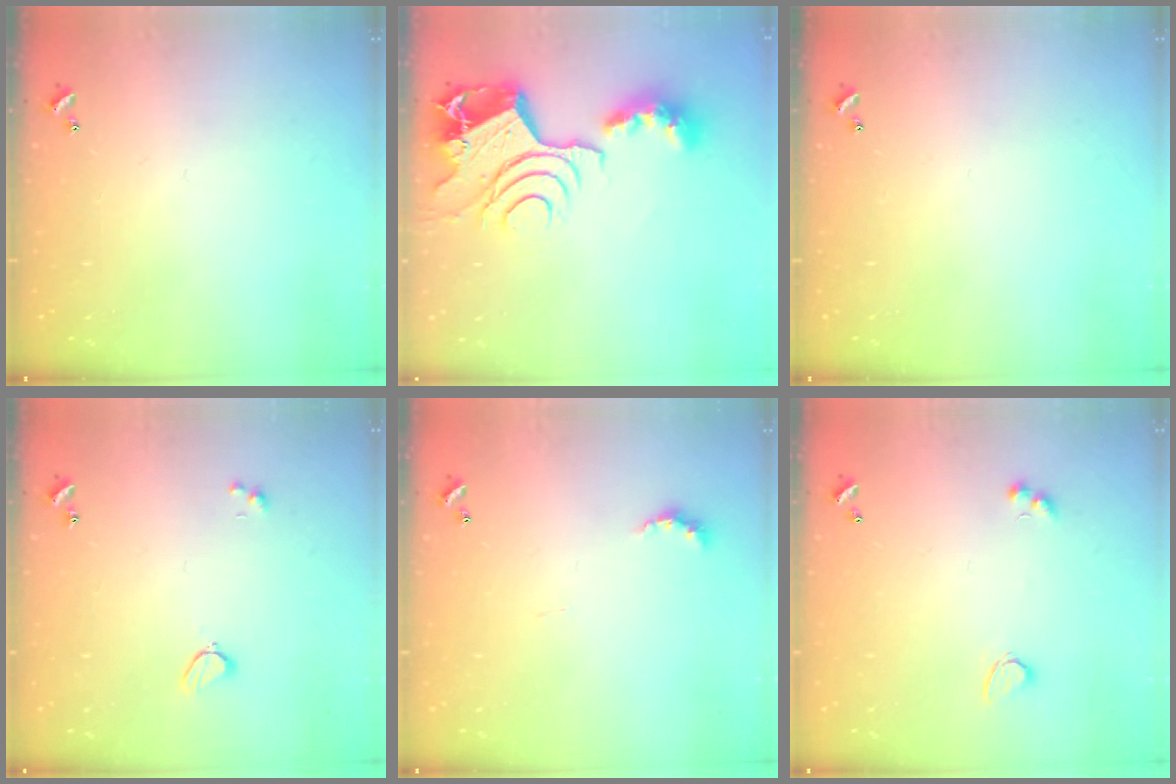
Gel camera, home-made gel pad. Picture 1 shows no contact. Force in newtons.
{"total": 14.6, "press": 14.5, "slide": 1.8}
{"total": 0.0}
{"total": 2.0, "press": 1.9, "slide": 0.6}
{"total": 4.3, "press": 4.3, "slide": 0.7}
{"total": 3.1, "press": 2.9, "slide": 1.0}